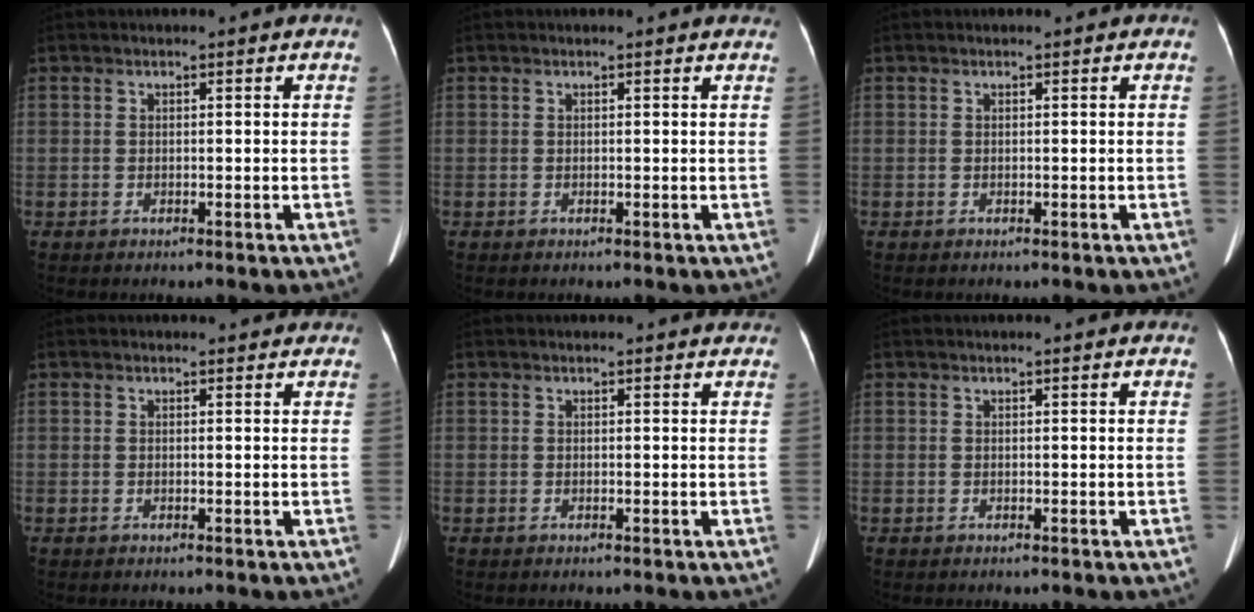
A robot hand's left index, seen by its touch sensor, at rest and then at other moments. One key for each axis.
{"total": 1.8, "fx": 1.7, "fy": 0.2, "fz": 0.4, "tx": -0.011, "ty": -0.003, "tz": 0.004}
{"total": 0.0}
{"total": 3.3, "fx": 3.0, "fy": 1.2, "fz": 0.6, "tx": -0.003, "ty": 0.007, "tz": 0.022}
{"total": 4.3, "fx": 4.1, "fy": 1.2, "fz": 0.7, "tx": -0.003, "ty": 0.009, "tz": 0.032}
{"total": 1.8, "fx": 1.6, "fy": 0.2, "fz": 0.7, "tx": -0.012, "ty": 0.016, "tz": 0.019}